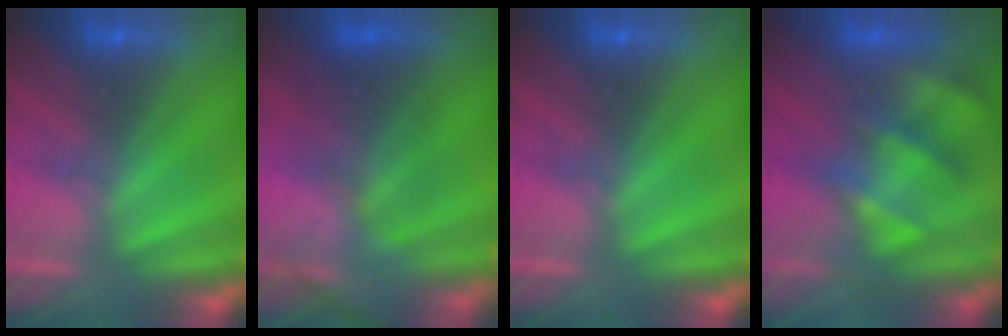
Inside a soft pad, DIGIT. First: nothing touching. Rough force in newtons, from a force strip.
{"total": 2.6}
{"total": 0.0}
{"total": 4.8}